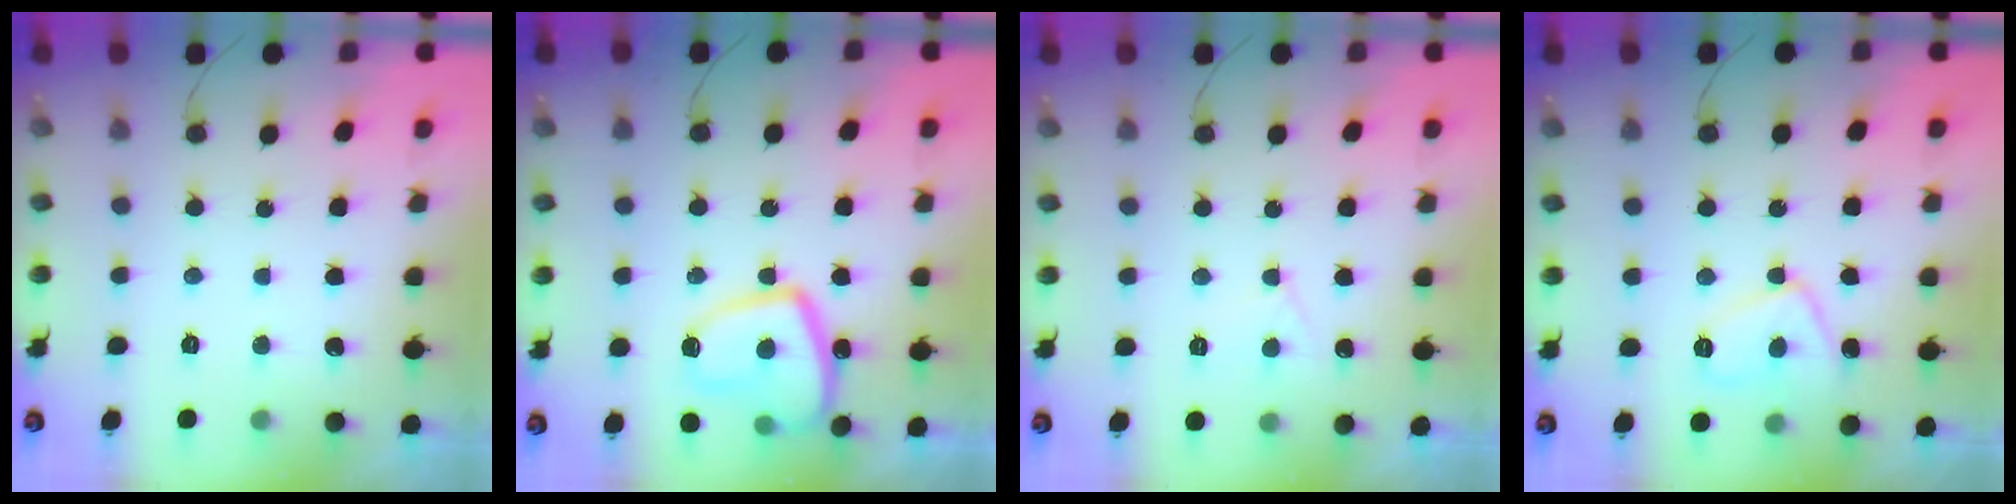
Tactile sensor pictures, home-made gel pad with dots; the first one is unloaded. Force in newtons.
{"total": 13.9, "press": 13.8, "slide": 1.5}
{"total": 4.1, "press": 4.0, "slide": 0.5}
{"total": 8.2, "press": 8.2, "slide": 0.7}